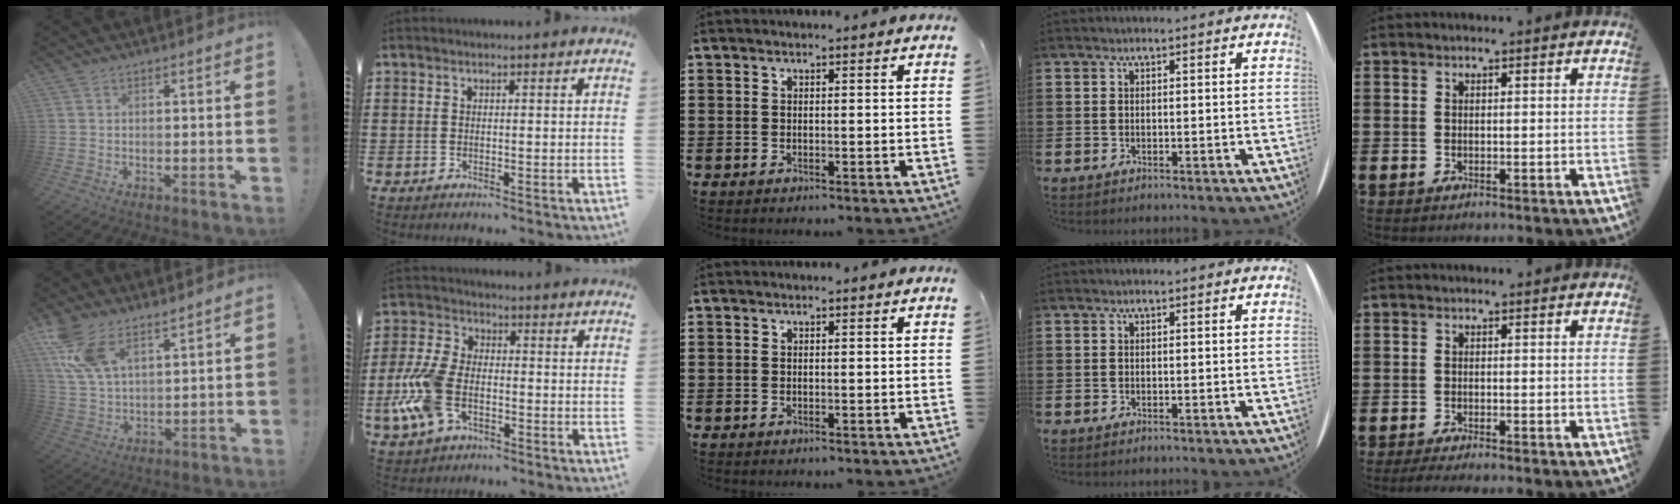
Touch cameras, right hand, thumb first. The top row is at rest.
{"thumb": {"total": 11.4, "force": [8.3, 4.6, 6.2], "torque": [-0.133, -0.035, 0.163]}, "index": {"total": 9.2, "force": [-3.0, 5.3, 6.9], "torque": [-0.179, -0.002, -0.060]}, "little": {"total": 1.1, "force": [-0.8, 0.1, 0.8], "torque": [-0.013, -0.003, -0.015]}}